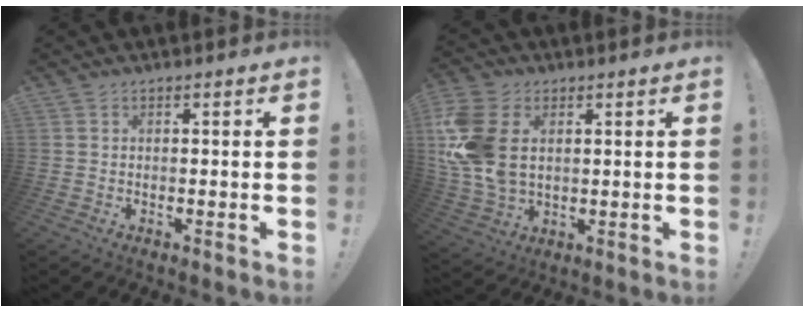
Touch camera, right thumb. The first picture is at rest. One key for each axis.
{"total": 17.0, "fx": 3.1, "fy": 11.6, "fz": 12.1, "tx": -0.252, "ty": -0.007, "tz": 0.060}